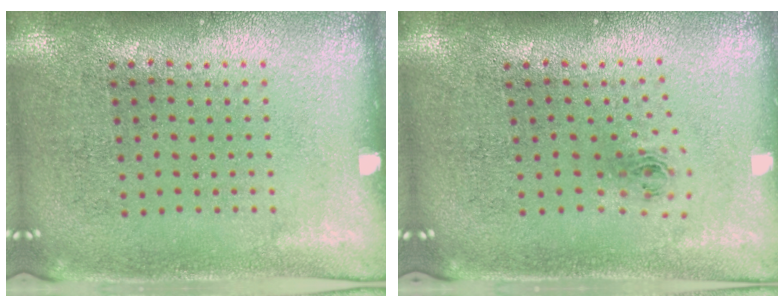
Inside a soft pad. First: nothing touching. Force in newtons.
{"total": 0.8, "press": 0.3, "slide": 0.7}